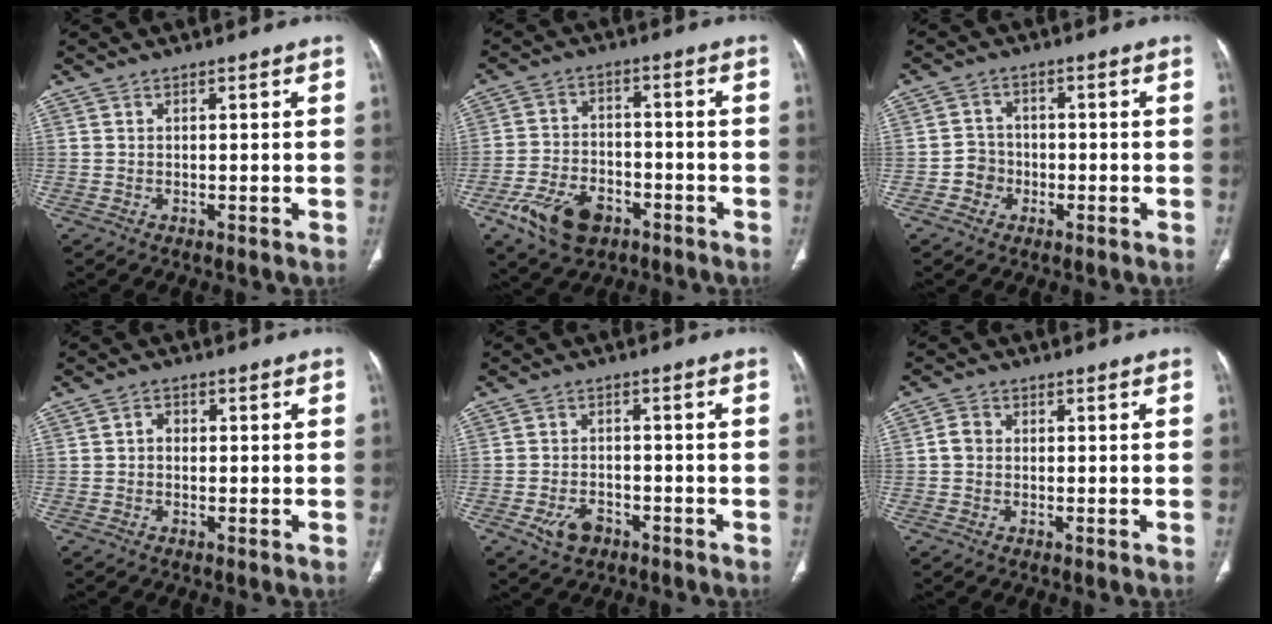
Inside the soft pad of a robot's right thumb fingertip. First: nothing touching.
{"total": 11.5, "force": [-6.3, 6.9, 6.6], "torque": [-0.112, 0.027, -0.108]}
{"total": 2.3, "force": [-0.4, 2.0, 1.2], "torque": [-0.017, 0.008, -0.008]}
{"total": 1.7, "force": [-0.1, 1.4, 1.0], "torque": [-0.009, 0.009, -0.006]}
{"total": 4.9, "force": [-2.6, 3.1, 2.7], "torque": [-0.044, 0.019, -0.041]}
{"total": 3.7, "force": [-0.4, 3.2, 1.9], "torque": [-0.026, 0.012, -0.015]}